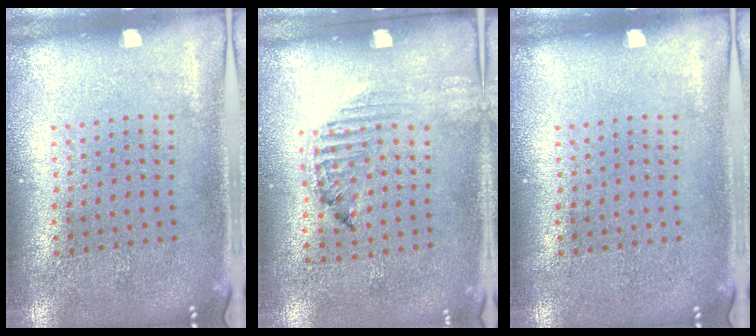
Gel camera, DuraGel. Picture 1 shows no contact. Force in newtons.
{"total": 1.2, "press": 1.2, "slide": 0.2}
{"total": 0.0}